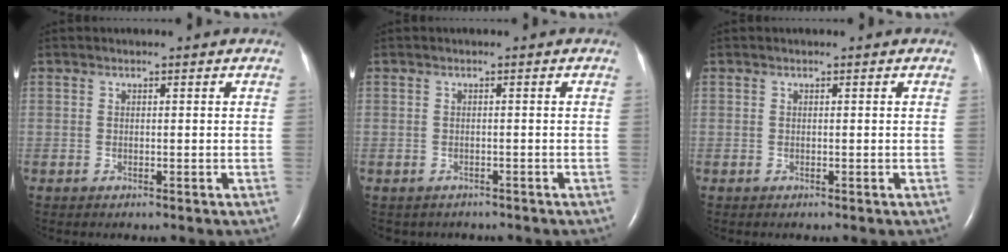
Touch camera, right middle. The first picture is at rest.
{"total": 2.4, "force": [-2.0, 1.2, 0.5], "torque": [-0.014, 0.000, -0.020]}
{"total": 0.0}